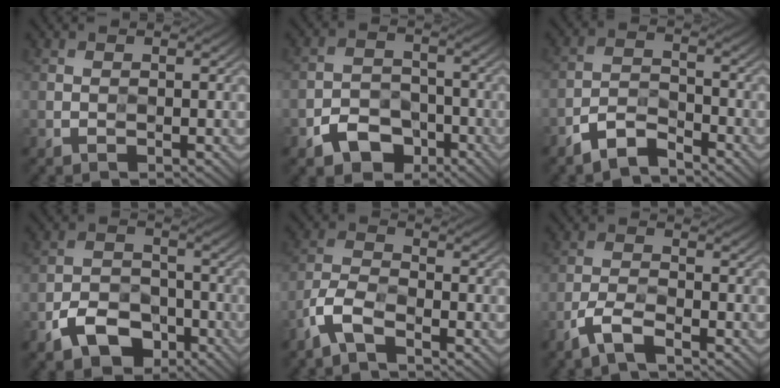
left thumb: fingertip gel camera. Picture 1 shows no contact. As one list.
[{"total": 5.7, "force": [-3.4, 3.7, 2.7], "torque": [-0.048, -0.005, -0.070]}, {"total": 4.8, "force": [-3.7, 1.7, 2.4], "torque": [-0.045, 0.002, -0.083]}, {"total": 6.8, "force": [-3.9, 4.2, 3.7], "torque": [-0.071, -0.003, -0.084]}, {"total": 4.7, "force": [-3.2, 1.6, 3.1], "torque": [-0.072, -0.002, -0.080]}, {"total": 4.0, "force": [-2.8, 1.0, 2.7], "torque": [-0.063, 0.001, -0.067]}]